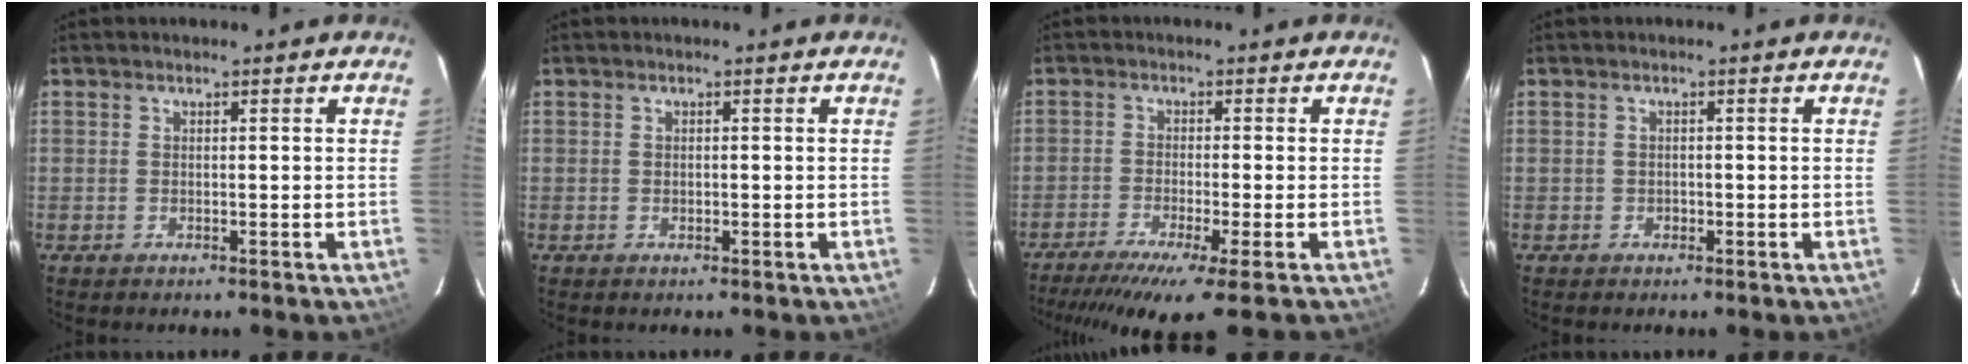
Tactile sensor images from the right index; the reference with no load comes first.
{"total": 0.5, "force": [0.0, 0.5, 0.2], "torque": [-0.002, 0.000, 0.001]}
{"total": 10.8, "force": [-8.1, -0.1, 7.2], "torque": [-0.150, -0.034, -0.133]}
{"total": 1.0, "force": [-0.4, 0.9, 0.1], "torque": [0.000, 0.001, -0.001]}